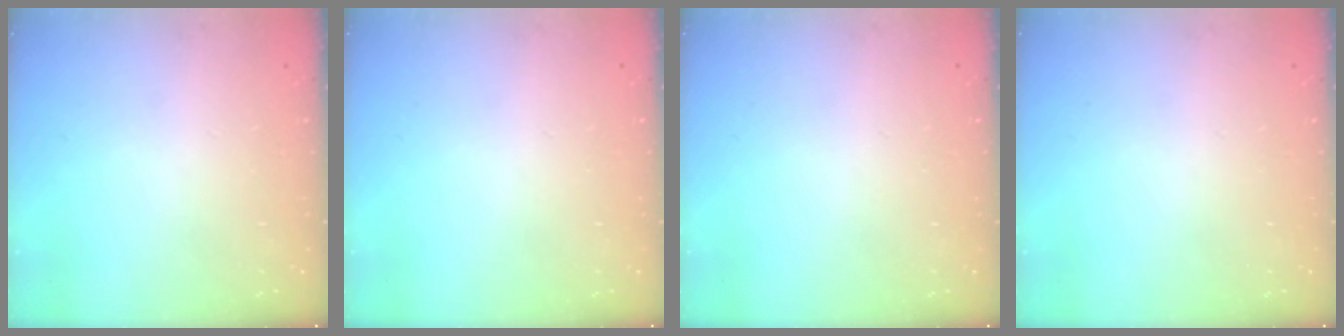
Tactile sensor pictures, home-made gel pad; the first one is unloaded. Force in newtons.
{"total": 0.0}
{"total": 0.0}
{"total": 0.0}